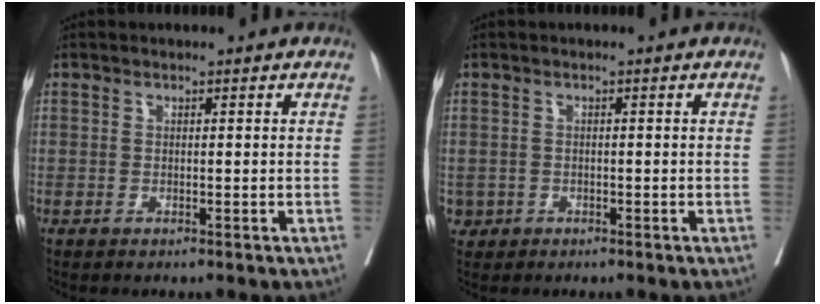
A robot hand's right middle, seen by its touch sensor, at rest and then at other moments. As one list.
[{"total": 1.6, "force": [-0.6, 1.5, 0.3], "torque": [-0.005, 0.004, -0.007]}]